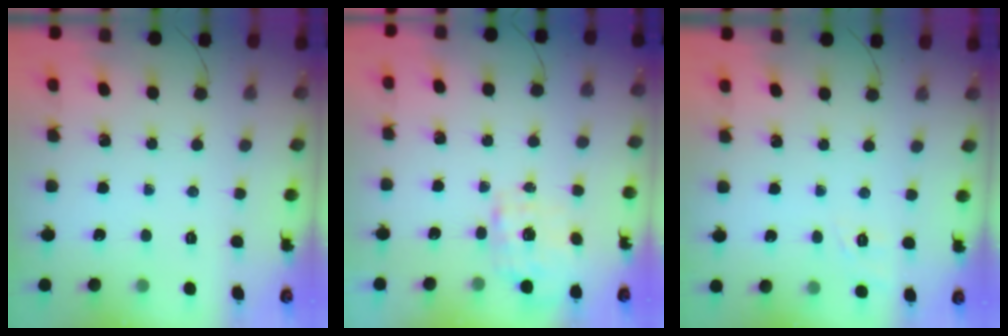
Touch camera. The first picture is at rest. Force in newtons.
{"total": 1.9, "press": 1.8, "slide": 0.5}
{"total": 2.0, "press": 0.9, "slide": 1.8}